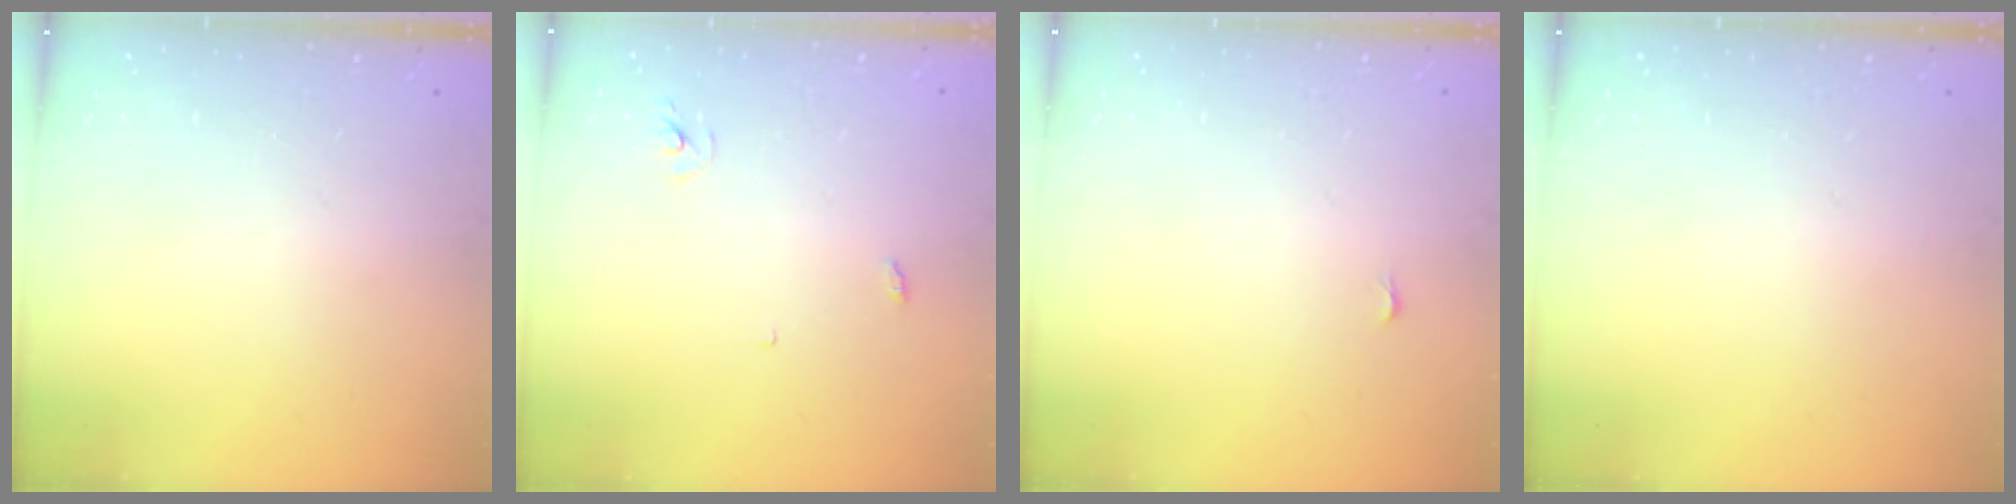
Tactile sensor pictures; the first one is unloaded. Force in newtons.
{"total": 2.5, "press": 2.5, "slide": 0.2}
{"total": 6.7, "press": 2.3, "slide": 6.3}
{"total": 0.0}